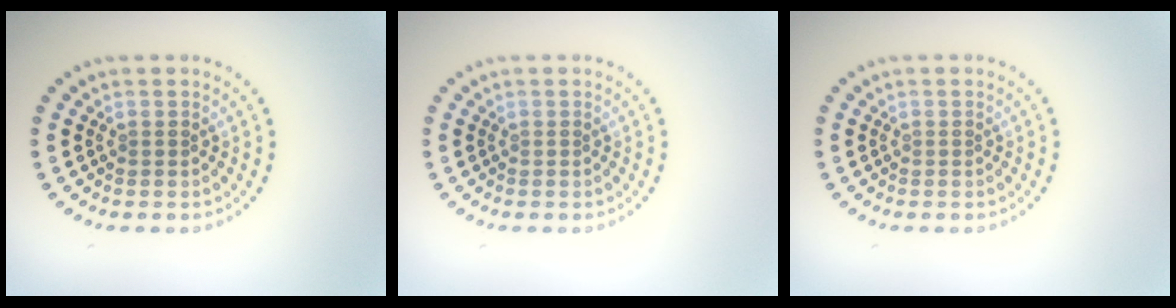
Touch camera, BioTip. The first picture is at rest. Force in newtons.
{"total": 0.0}
{"total": 0.0}